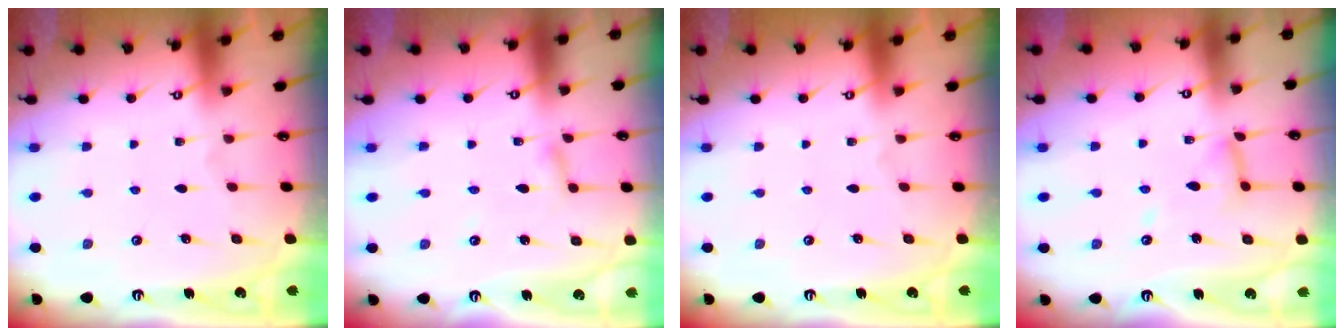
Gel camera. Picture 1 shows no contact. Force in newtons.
{"total": 2.4, "press": 2.4, "slide": 0.2}
{"total": 0.0}
{"total": 9.0, "press": 9.0, "slide": 0.6}